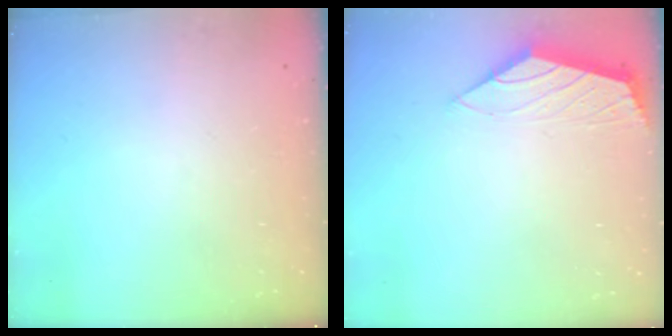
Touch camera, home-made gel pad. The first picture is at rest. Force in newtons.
{"total": 0.0}